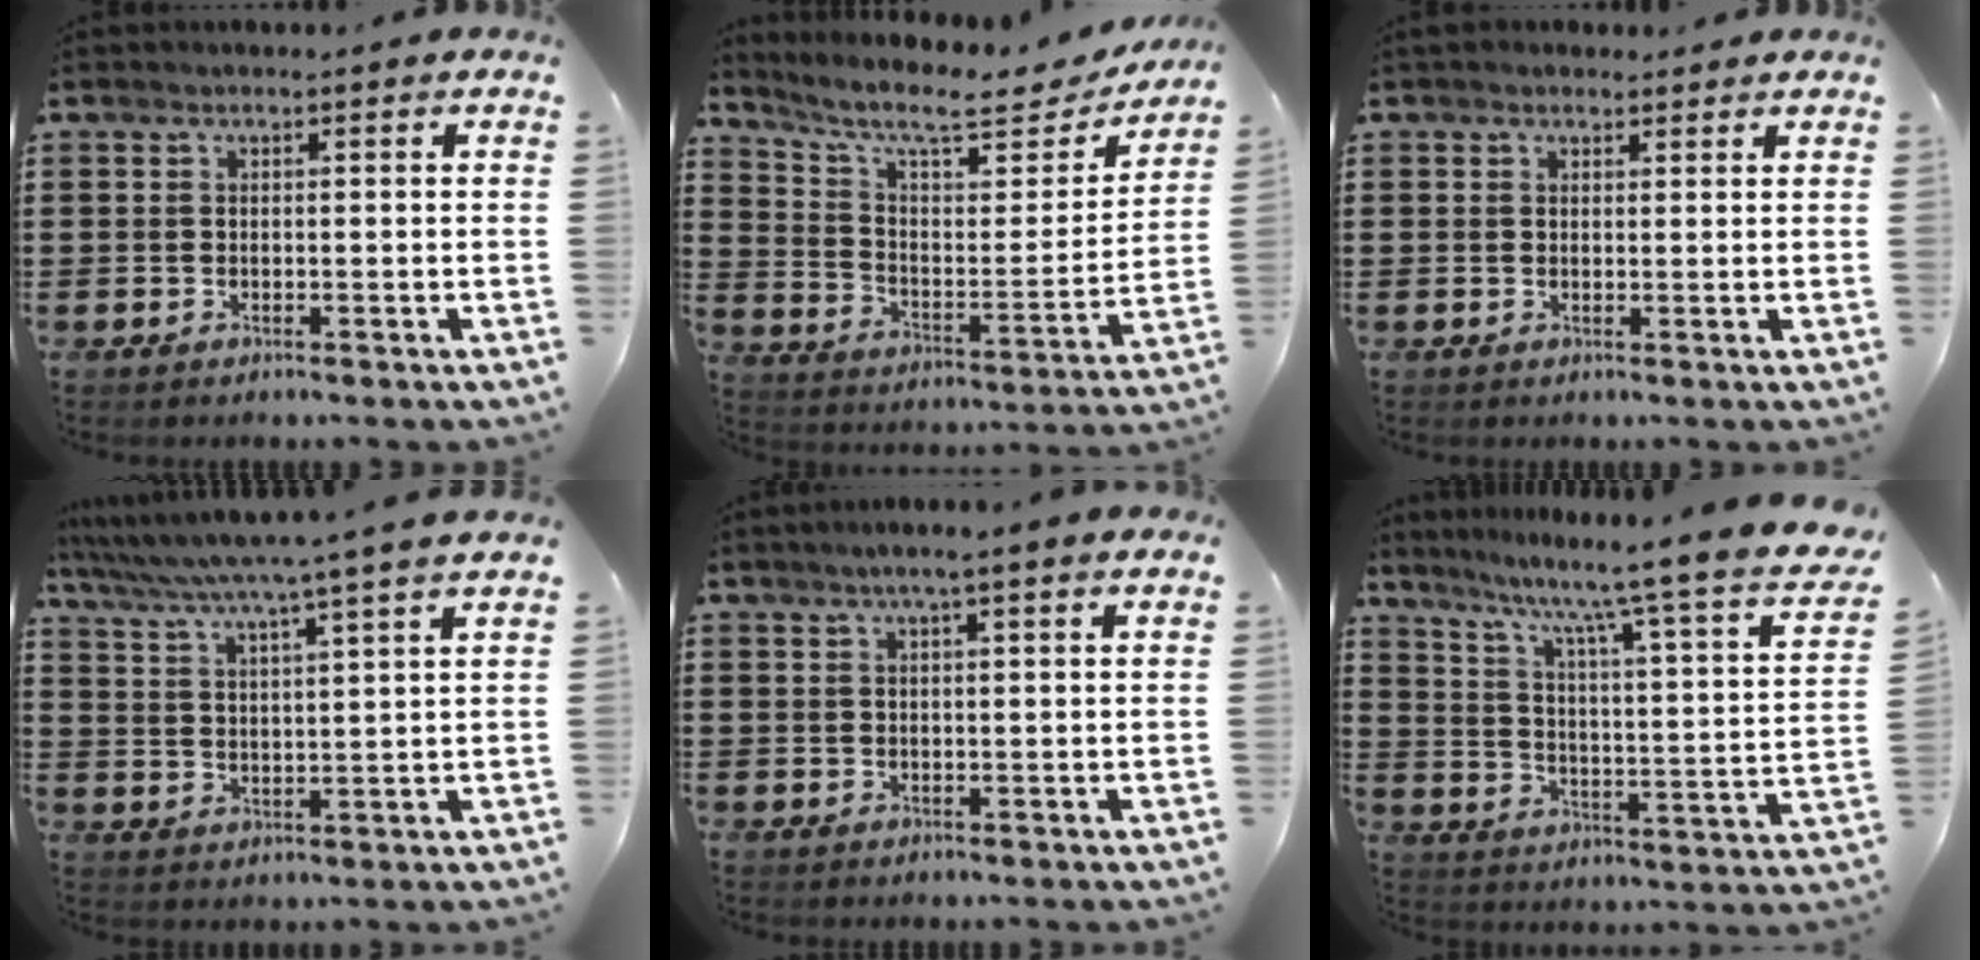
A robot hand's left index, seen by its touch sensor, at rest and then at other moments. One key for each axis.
{"total": 9.1, "fx": 7.4, "fy": 1.8, "fz": 5.1, "tx": -0.114, "ty": -0.046, "tz": 0.121}
{"total": 1.6, "fx": 1.3, "fy": 0.9, "fz": 0.2, "tx": -0.007, "ty": 0.006, "tz": 0.025}
{"total": 5.6, "fx": 4.9, "fy": -1.1, "fz": 2.5, "tx": -0.068, "ty": -0.037, "tz": 0.080}
{"total": 2.8, "fx": 1.9, "fy": -0.2, "fz": 2.0, "tx": -0.043, "ty": 0.003, "tz": 0.032}
{"total": 9.0, "fx": 7.1, "fy": -0.8, "fz": 5.5, "tx": -0.116, "ty": -0.066, "tz": 0.099}